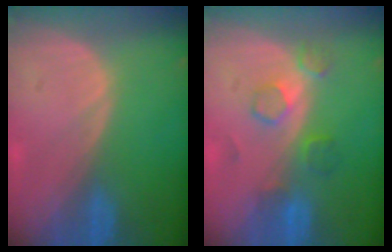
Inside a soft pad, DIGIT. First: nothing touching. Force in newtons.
{"total": 4.6, "press": 4.5, "slide": 0.6}